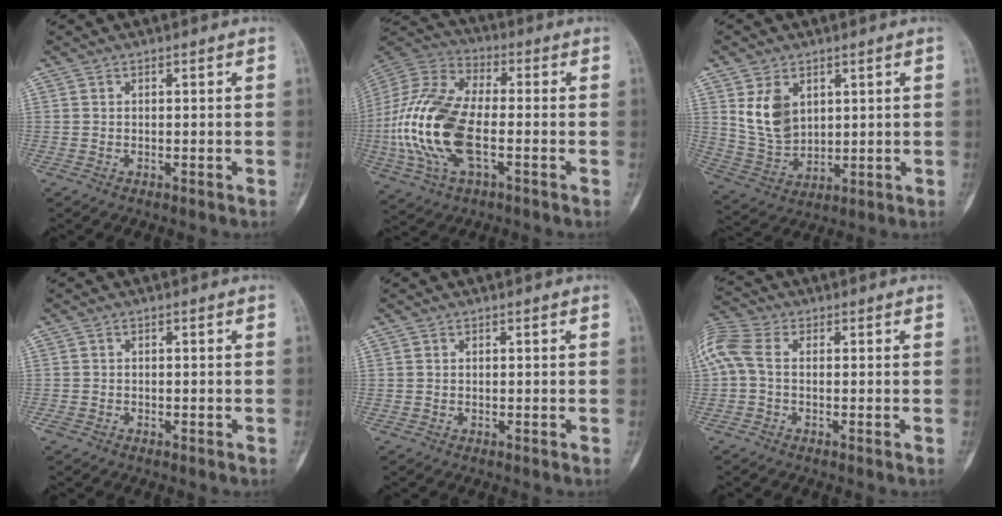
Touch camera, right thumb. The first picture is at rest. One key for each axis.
{"total": 20.6, "fx": -3.7, "fy": 10.3, "fz": 17.5, "tx": -0.382, "ty": 0.018, "tz": -0.068}
{"total": 9.1, "fx": 3.3, "fy": 6.3, "fz": 5.6, "tx": -0.087, "ty": -0.017, "tz": 0.081}
{"total": 1.1, "fx": -0.8, "fy": 0.7, "fz": 0.3, "tx": -0.005, "ty": 0.003, "tz": -0.017}
{"total": 0.0}
{"total": 7.8, "fx": 0.1, "fy": 4.6, "fz": 6.3, "tx": -0.161, "ty": 0.021, "tz": -0.007}